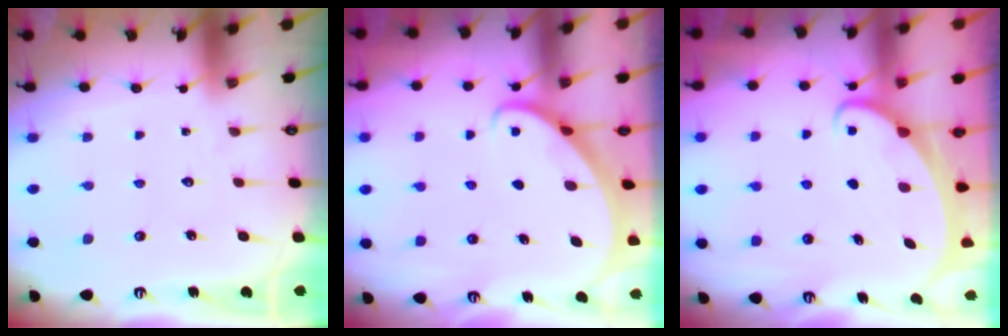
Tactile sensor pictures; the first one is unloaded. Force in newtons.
{"total": 2.7, "press": 2.7, "slide": 0.2}
{"total": 2.4, "press": 2.3, "slide": 0.3}